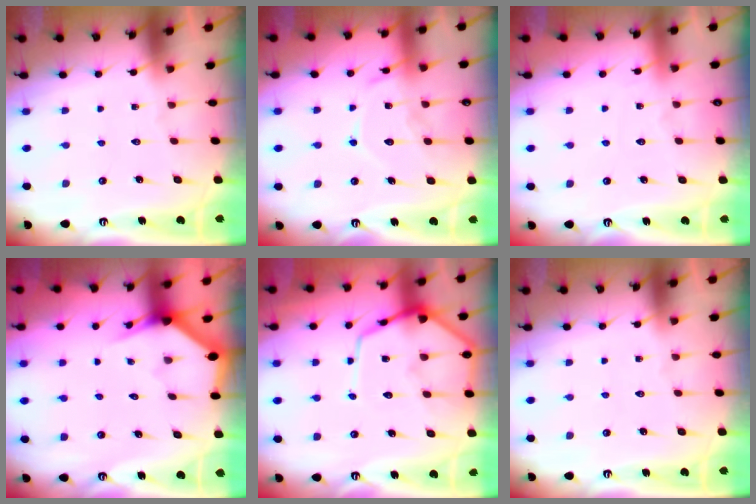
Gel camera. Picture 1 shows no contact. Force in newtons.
{"total": 12.9, "press": 12.9, "slide": 1.3}
{"total": 3.7, "press": 3.7, "slide": 0.5}
{"total": 2.8, "press": 2.8, "slide": 0.1}
{"total": 11.5, "press": 11.4, "slide": 1.1}
{"total": 0.0}